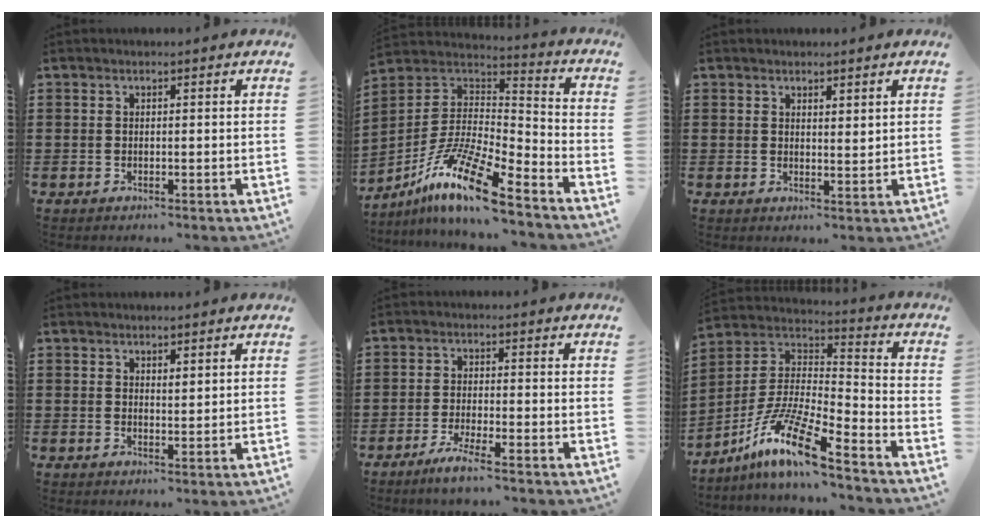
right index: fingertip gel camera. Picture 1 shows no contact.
{"total": 14.0, "force": [-10.3, 2.2, 9.3], "torque": [-0.188, 0.013, -0.199]}
{"total": 1.5, "force": [1.4, 0.5, 0.4], "torque": [-0.010, 0.004, 0.027]}
{"total": 1.3, "force": [1.2, 0.4, 0.3], "torque": [-0.007, 0.002, 0.022]}
{"total": 3.4, "force": [-2.8, -0.2, 1.9], "torque": [-0.046, -0.009, -0.055]}
{"total": 13.3, "force": [-9.8, 1.9, 8.8], "torque": [-0.183, 0.011, -0.190]}